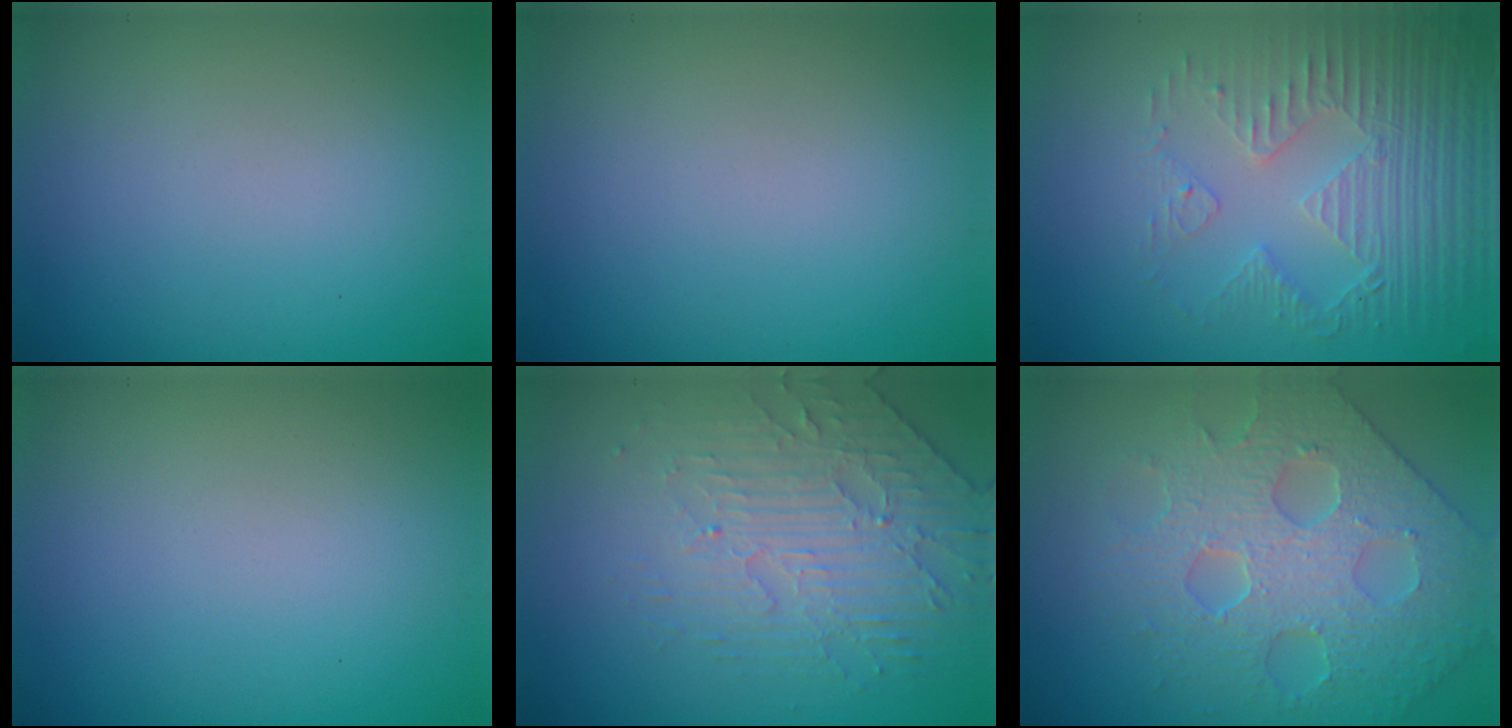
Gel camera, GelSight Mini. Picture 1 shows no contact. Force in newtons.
{"total": 0.0}
{"total": 5.1, "press": 3.5, "slide": 3.8}
{"total": 0.0}
{"total": 4.5, "press": 3.4, "slide": 3.0}
{"total": 5.3, "press": 4.9, "slide": 2.0}